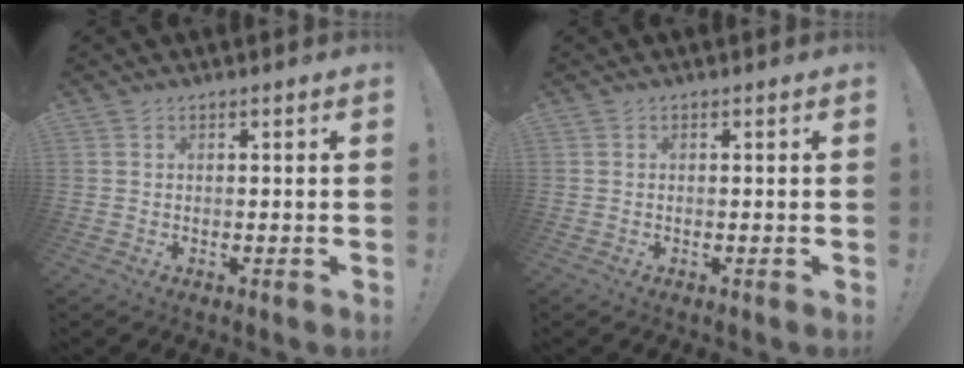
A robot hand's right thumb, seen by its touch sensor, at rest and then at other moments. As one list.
[{"total": 0.0}]